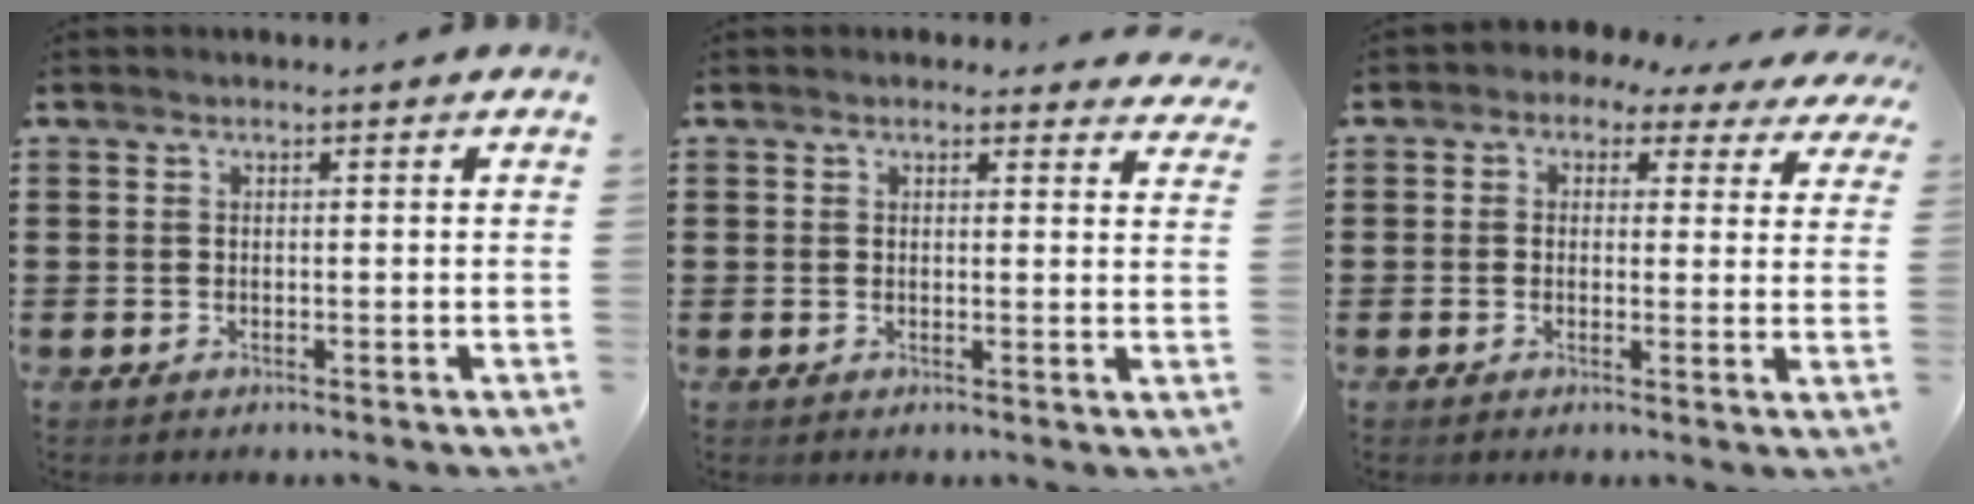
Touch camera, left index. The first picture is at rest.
{"total": 1.6, "force": [1.5, 0.5, 0.2], "torque": [0.000, 0.001, 0.028]}
{"total": 2.1, "force": [0.8, 1.8, 0.8], "torque": [-0.027, -0.002, 0.009]}